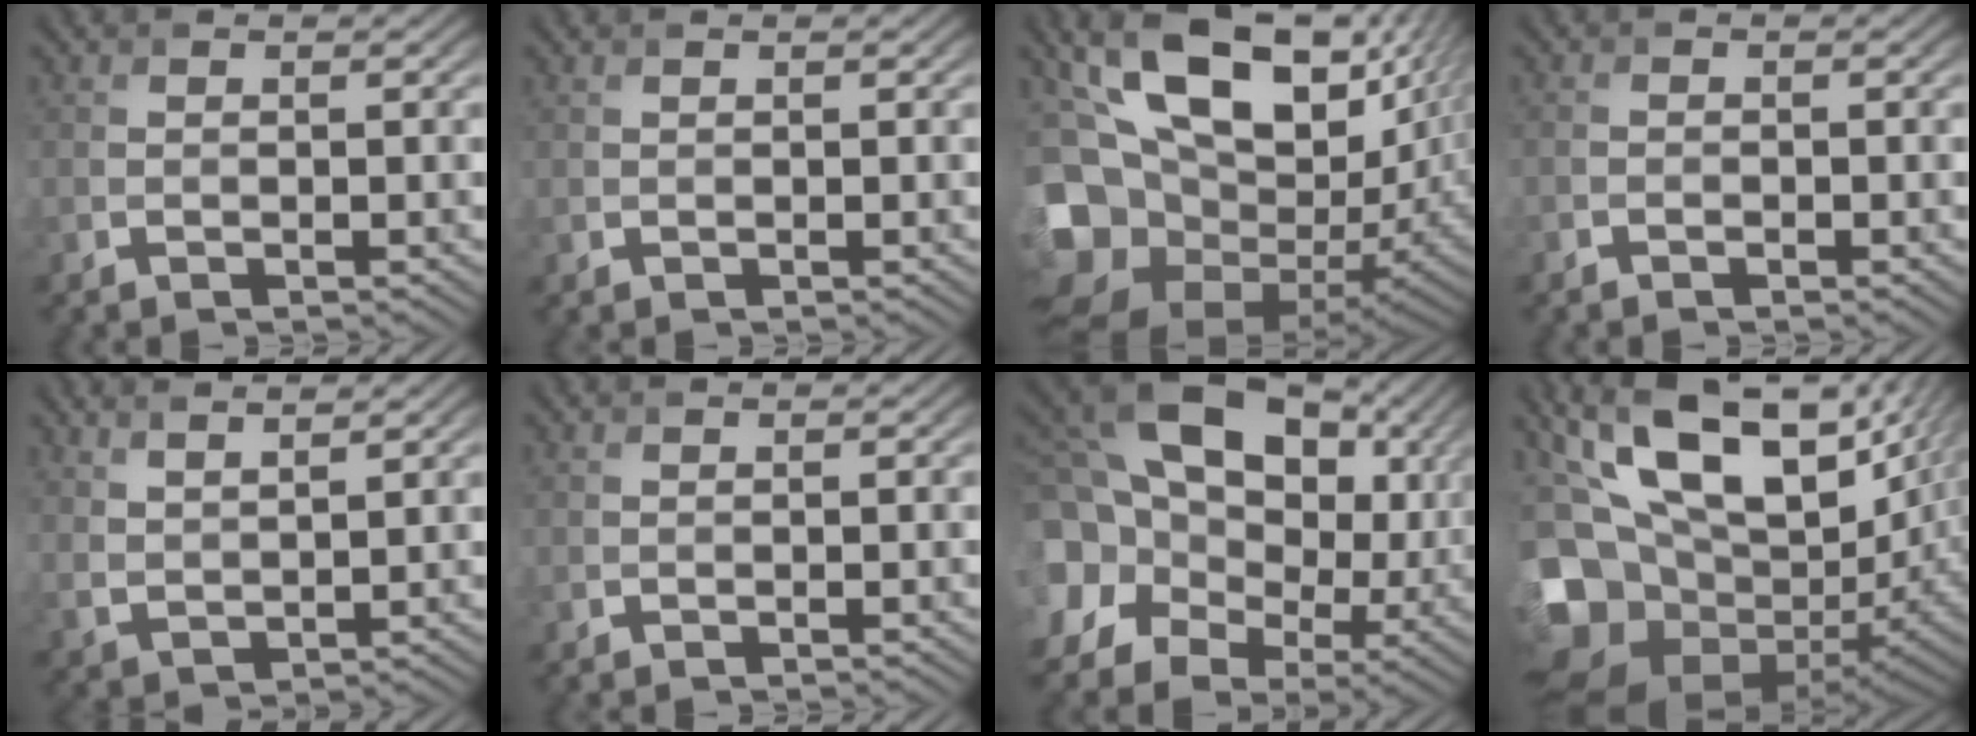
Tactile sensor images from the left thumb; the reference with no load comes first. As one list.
[{"total": 0.0}, {"total": 17.7, "force": [4.5, 12.0, 12.3], "torque": [-0.262, 0.007, 0.085]}, {"total": 0.5, "force": [-0.5, 0.0, 0.1], "torque": [-0.002, 0.001, -0.014]}, {"total": 4.4, "force": [3.8, 0.6, 2.1], "torque": [-0.045, -0.005, 0.087]}, {"total": 0.0}, {"total": 23.0, "force": [4.8, 17.3, 14.4], "torque": [-0.347, 0.008, 0.095]}, {"total": 18.8, "force": [4.3, 11.5, 14.2], "torque": [-0.303, -0.008, 0.093]}]